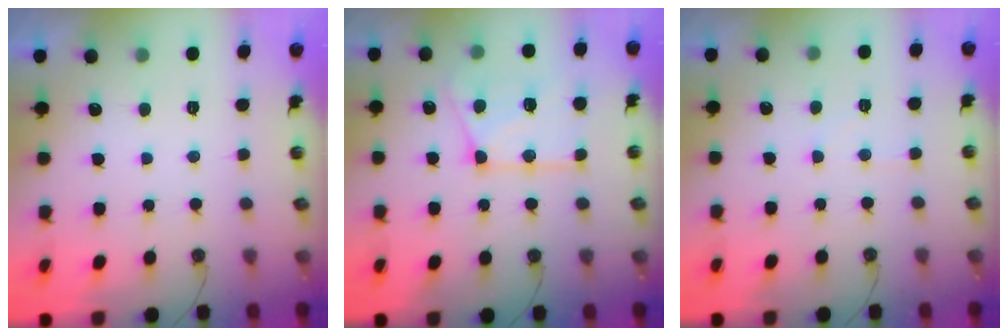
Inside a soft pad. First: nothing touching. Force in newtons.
{"total": 16.3, "press": 16.2, "slide": 1.7}
{"total": 4.4, "press": 4.3, "slide": 0.5}